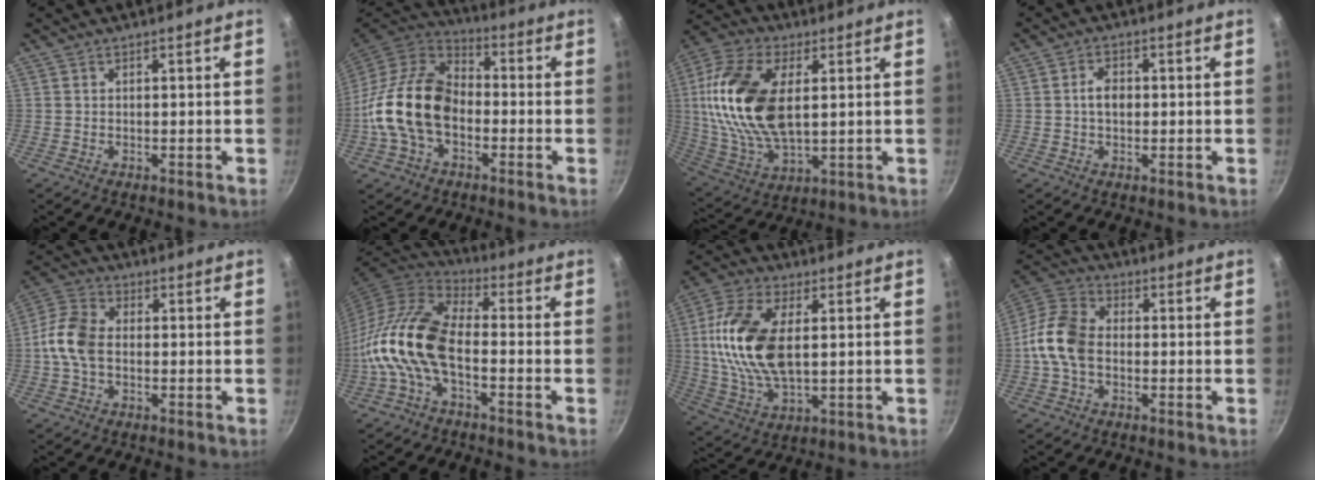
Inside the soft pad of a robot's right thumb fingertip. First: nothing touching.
{"total": 17.8, "force": [-3.0, 11.9, 12.9], "torque": [-0.206, 0.036, -0.072]}
{"total": 21.5, "force": [3.6, 11.7, 17.6], "torque": [-0.340, -0.002, 0.068]}
{"total": 3.8, "force": [0.0, 2.6, 2.7], "torque": [-0.033, 0.011, -0.003]}
{"total": 9.2, "force": [-0.8, 6.1, 6.8], "torque": [-0.135, 0.026, -0.029]}
{"total": 14.1, "force": [-3.7, 7.3, 11.5], "torque": [-0.220, 0.036, -0.088]}
{"total": 17.4, "force": [2.3, 9.2, 14.6], "torque": [-0.283, 0.001, 0.040]}
{"total": 10.9, "force": [-1.4, 7.5, 7.9], "torque": [-0.143, 0.031, -0.045]}